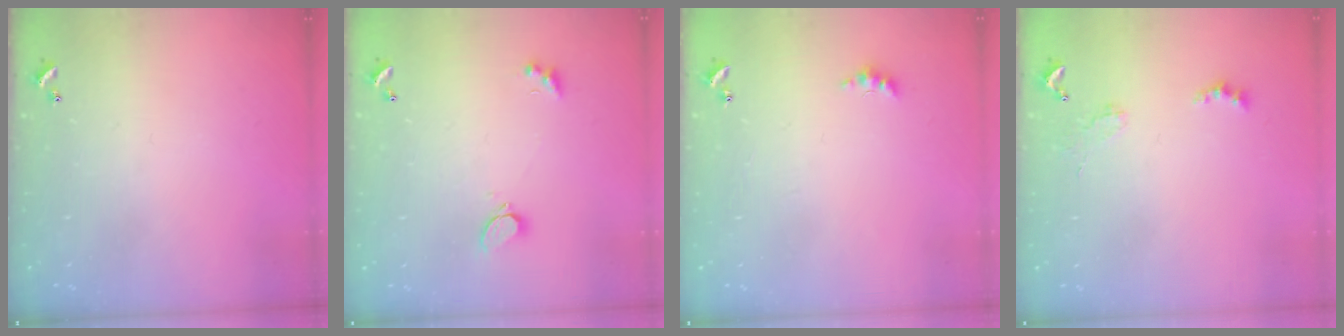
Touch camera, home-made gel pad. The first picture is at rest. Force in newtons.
{"total": 2.2, "press": 2.1, "slide": 0.6}
{"total": 2.8, "press": 2.7, "slide": 0.7}
{"total": 1.9, "press": 1.8, "slide": 0.5}